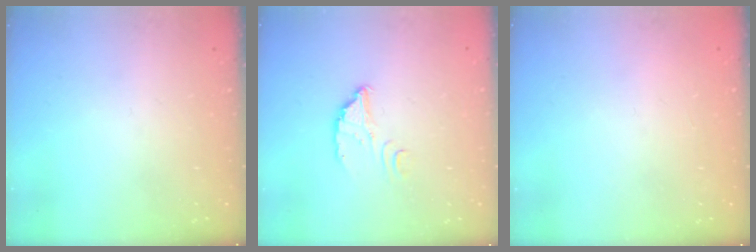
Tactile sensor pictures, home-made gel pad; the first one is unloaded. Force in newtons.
{"total": 3.6, "press": 3.6, "slide": 0.3}
{"total": 2.1, "press": 2.1, "slide": 0.1}